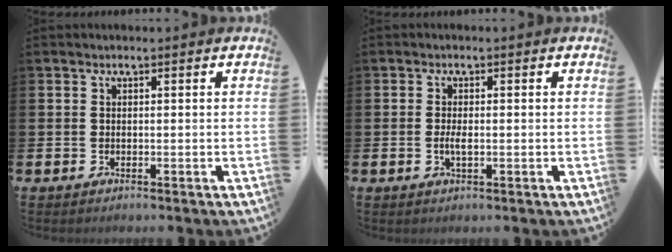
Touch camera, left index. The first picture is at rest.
{"total": 1.7, "force": [-0.2, 0.6, 1.6], "torque": [-0.024, -0.003, -0.006]}